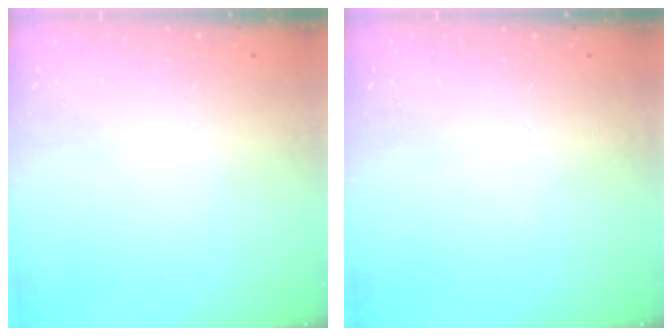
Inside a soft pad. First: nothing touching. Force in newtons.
{"total": 0.0}